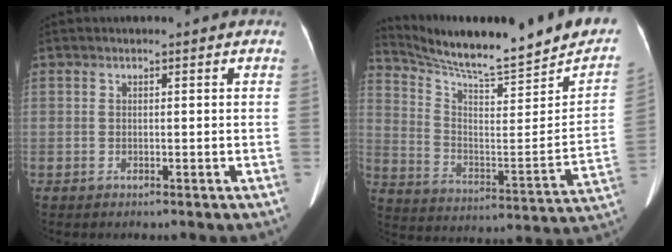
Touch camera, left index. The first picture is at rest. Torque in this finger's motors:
{"motor_torque": [-0.93, -1.22, -0.14, 0.00]}